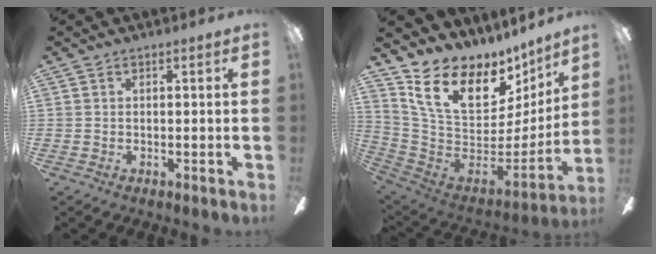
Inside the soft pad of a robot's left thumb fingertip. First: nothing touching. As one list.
[{"total": 18.9, "force": [12.4, 9.8, 10.3], "torque": [-0.179, -0.096, 0.226]}]